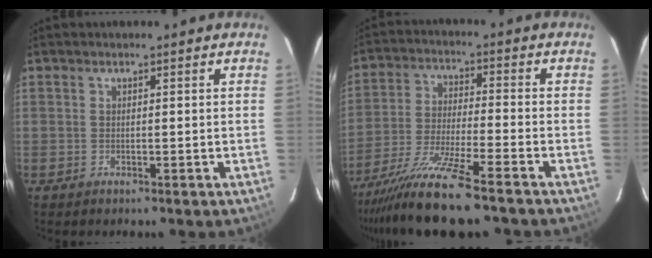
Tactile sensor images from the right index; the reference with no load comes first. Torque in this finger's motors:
{"motor_torque": [1.07, -1.07, 0.90, 0.21]}